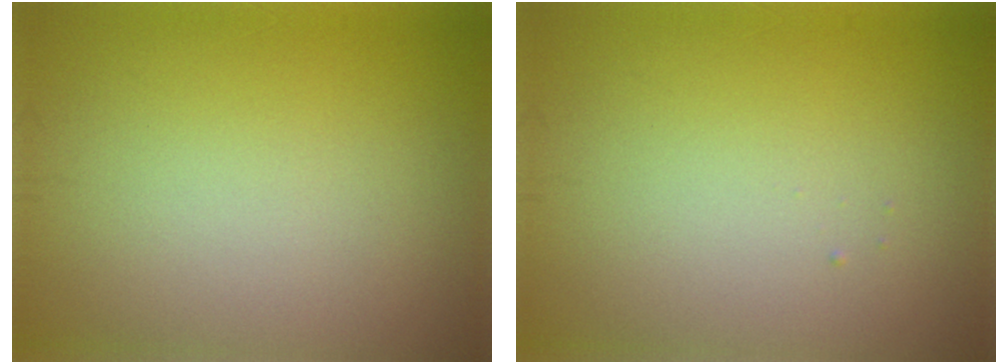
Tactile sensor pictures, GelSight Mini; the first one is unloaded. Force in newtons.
{"total": 0.0}